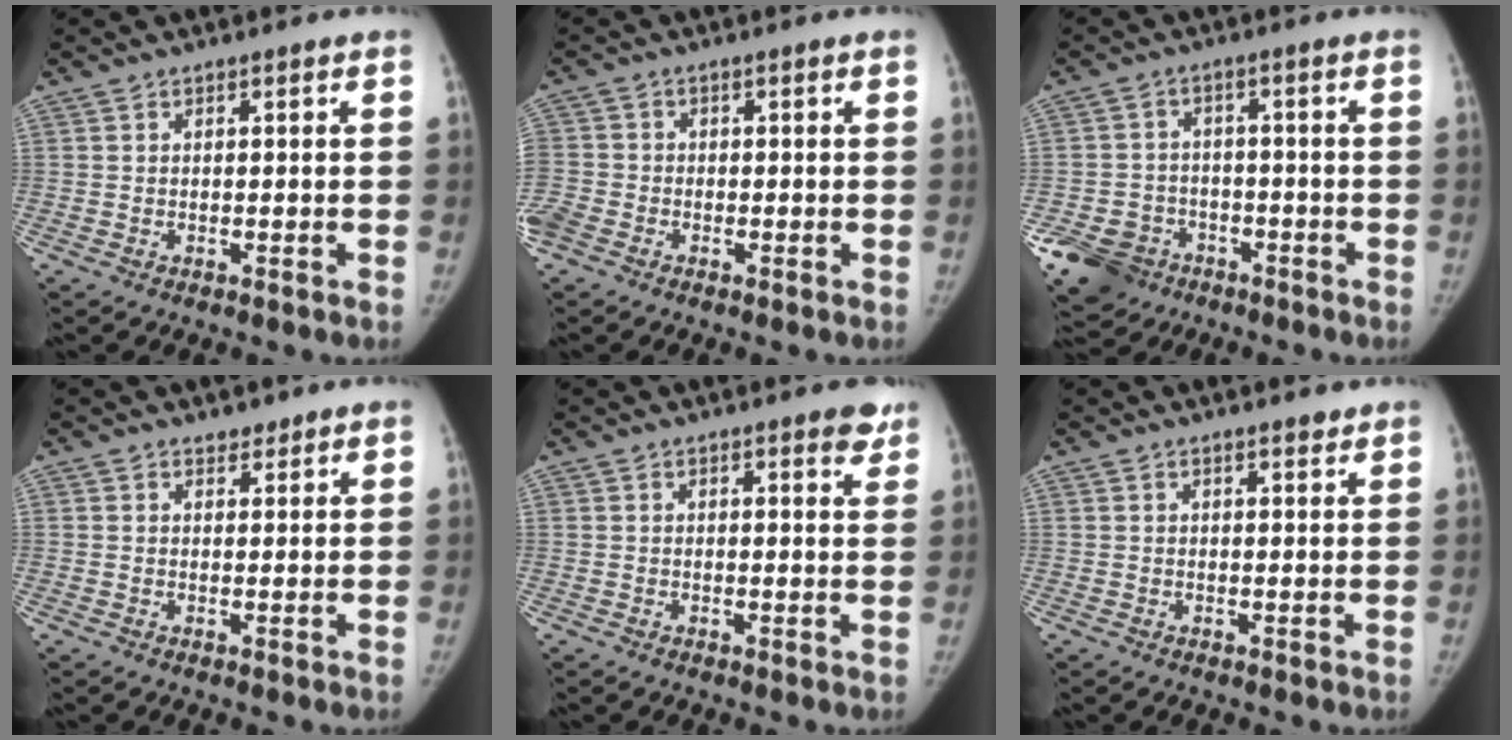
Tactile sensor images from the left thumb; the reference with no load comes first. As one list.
[{"total": 5.6, "force": [-2.6, 4.3, 2.4], "torque": [-0.071, 0.004, -0.054]}, {"total": 9.7, "force": [-5.4, 7.5, 3.0], "torque": [-0.054, 0.025, -0.084]}, {"total": 1.6, "force": [1.4, 0.8, 0.2], "torque": [0.011, -0.010, 0.016]}, {"total": 3.1, "force": [2.3, 1.1, 1.9], "torque": [-0.006, -0.010, 0.023]}, {"total": 1.6, "force": [1.3, 0.4, 0.7], "torque": [-0.007, -0.009, 0.020]}]